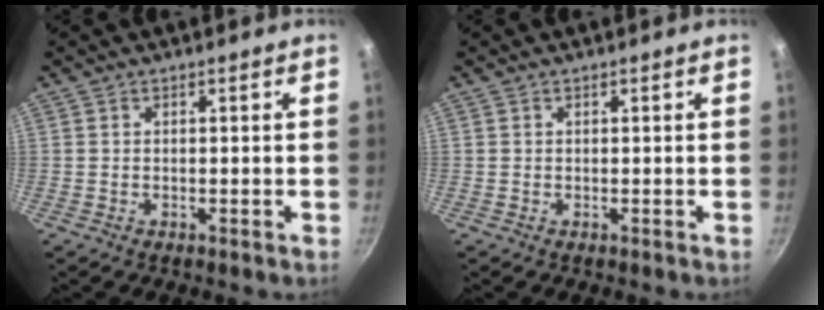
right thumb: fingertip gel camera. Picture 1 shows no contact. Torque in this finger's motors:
{"motor_torque": [-0.04, -0.02, -0.03, 0.03, 0.00]}